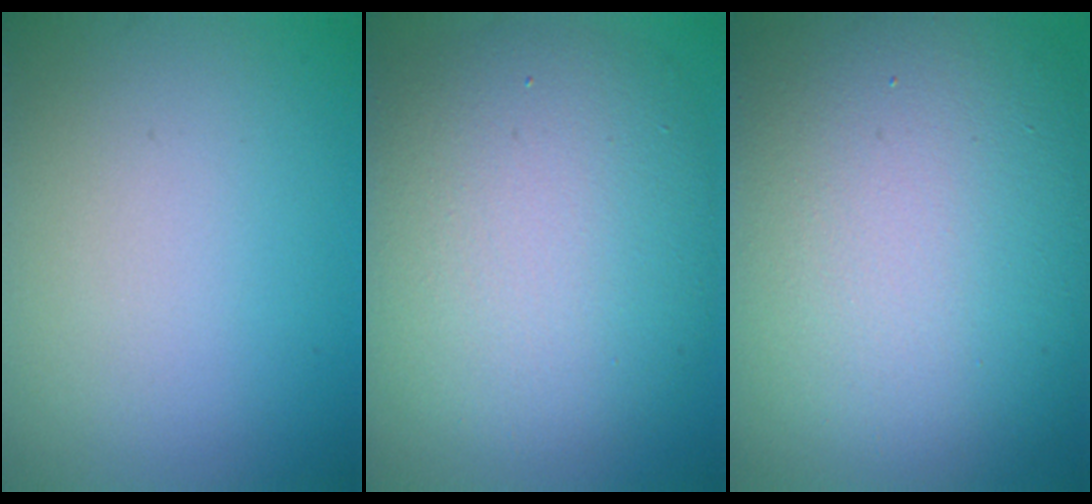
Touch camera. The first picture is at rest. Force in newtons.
{"total": 10.7, "press": 10.6, "slide": 0.8}
{"total": 17.6, "press": 17.6, "slide": 1.0}